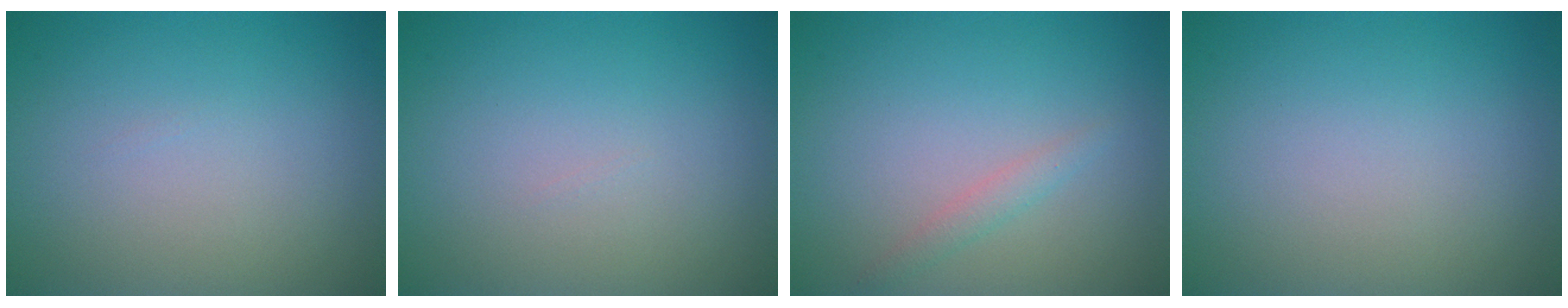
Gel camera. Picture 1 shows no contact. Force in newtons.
{"total": 0.0}
{"total": 1.2, "press": 1.2, "slide": 0.0}
{"total": 0.0}